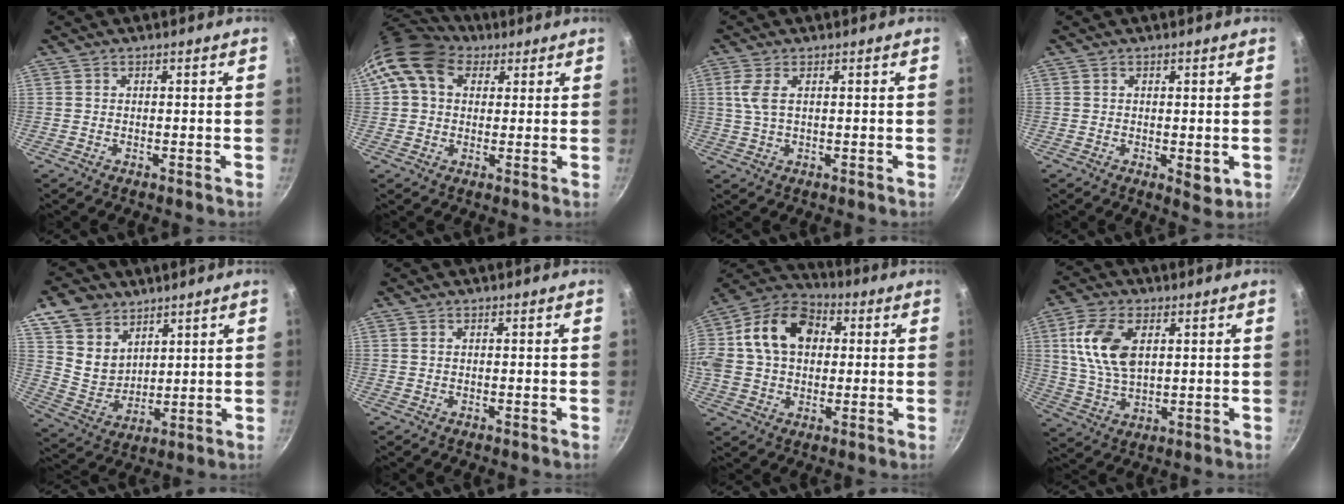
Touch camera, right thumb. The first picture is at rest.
{"total": 10.6, "force": [5.1, 7.7, 5.3], "torque": [-0.075, 0.001, 0.076]}
{"total": 3.7, "force": [1.0, 1.6, 3.2], "torque": [-0.073, 0.003, 0.020]}
{"total": 2.8, "force": [-0.1, 1.4, 2.4], "torque": [-0.034, -0.009, 0.002]}
{"total": 11.7, "force": [7.2, 8.1, 4.3], "torque": [-0.048, -0.034, 0.146]}
{"total": 0.0}
{"total": 18.1, "force": [3.1, 13.3, 11.9], "torque": [-0.200, 0.036, 0.035]}
{"total": 11.8, "force": [3.2, 6.7, 9.2], "torque": [-0.171, -0.007, 0.063]}